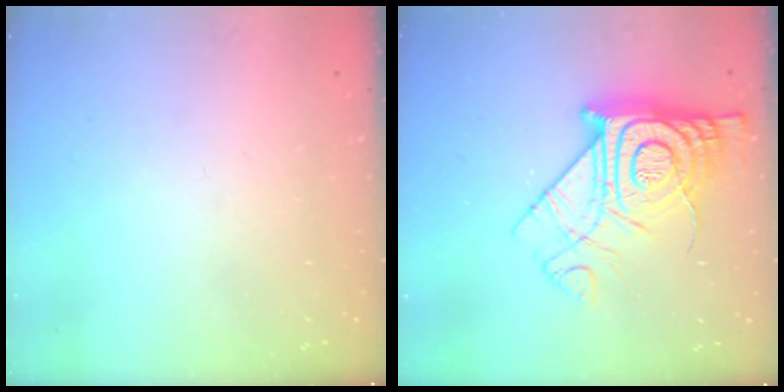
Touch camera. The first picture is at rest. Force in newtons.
{"total": 20.3, "press": 20.2, "slide": 1.5}